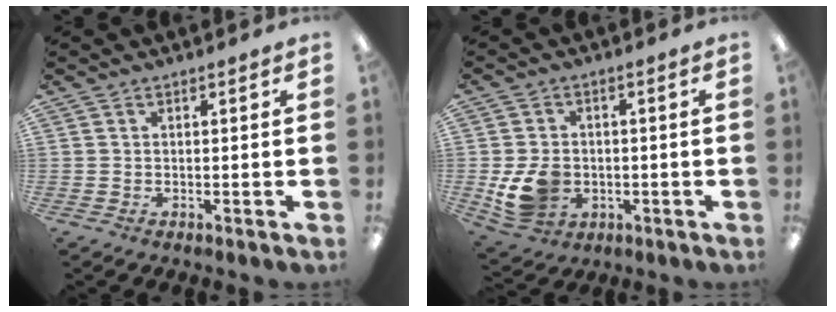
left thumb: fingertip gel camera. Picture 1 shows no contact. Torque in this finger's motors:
{"motor_torque": [0.08, 1.16, 0.39, -0.38, 0.30]}